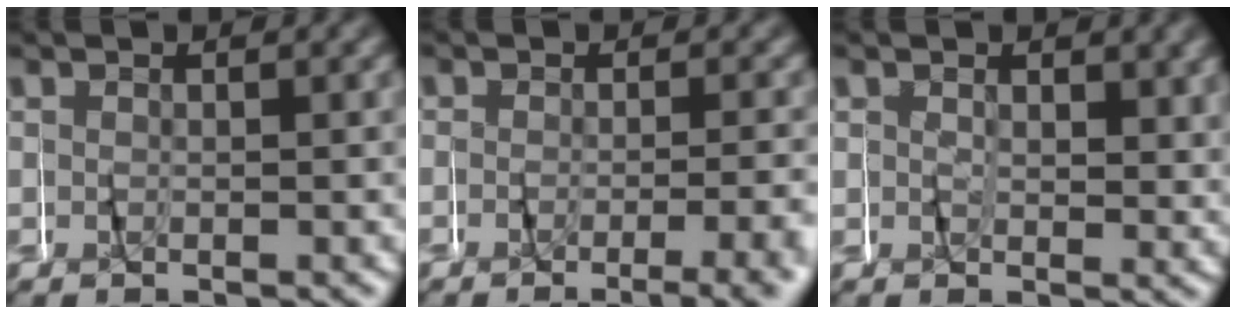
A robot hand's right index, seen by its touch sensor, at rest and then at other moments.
{"total": 2.9, "force": [-2.0, 0.7, 2.0], "torque": [-0.018, -0.007, -0.032]}
{"total": 1.6, "force": [1.2, 1.0, 0.4], "torque": [-0.010, -0.002, 0.019]}